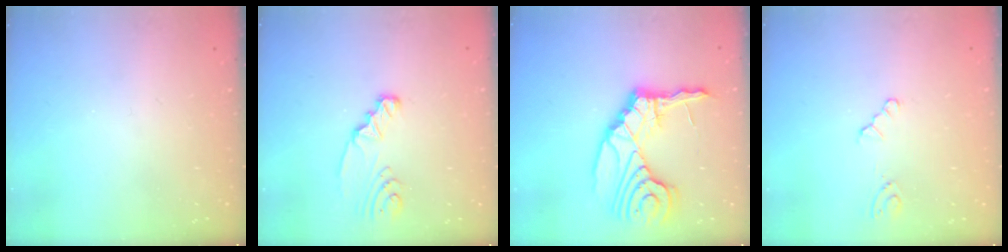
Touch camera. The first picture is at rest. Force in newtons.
{"total": 3.0, "press": 3.0, "slide": 0.4}
{"total": 19.7, "press": 19.3, "slide": 3.7}
{"total": 2.1, "press": 2.1, "slide": 0.3}